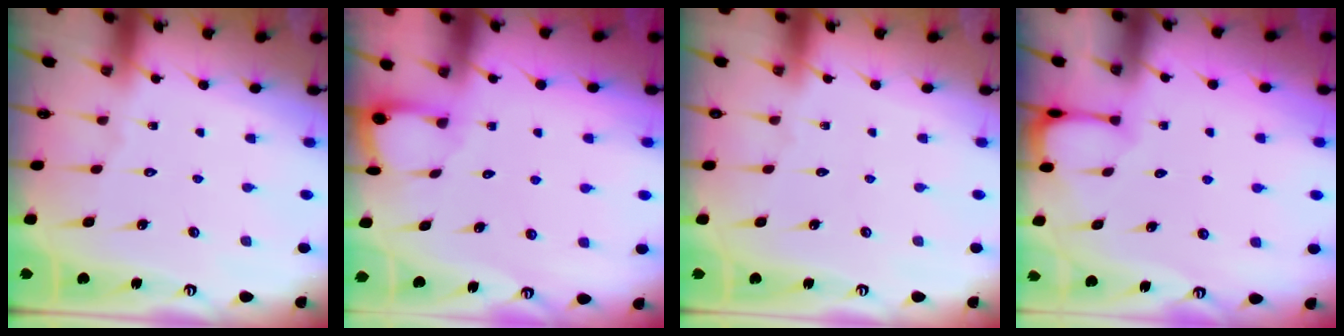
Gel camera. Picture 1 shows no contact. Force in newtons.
{"total": 1.8, "press": 1.8, "slide": 0.1}
{"total": 0.0}
{"total": 1.6, "press": 1.6, "slide": 0.1}